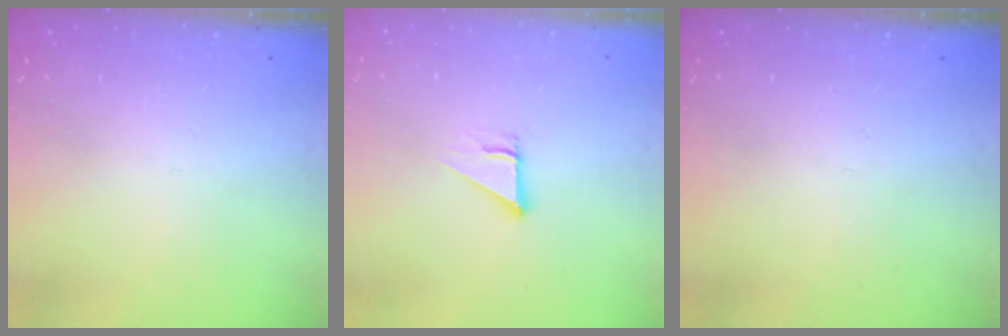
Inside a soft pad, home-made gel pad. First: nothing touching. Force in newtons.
{"total": 2.5, "press": 2.5, "slide": 0.2}
{"total": 0.0}